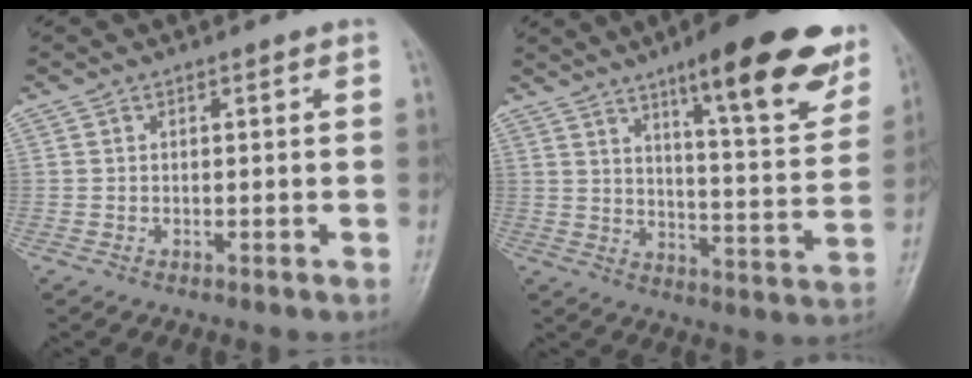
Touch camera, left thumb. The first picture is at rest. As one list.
[{"total": 21.7, "force": [13.0, 5.0, 16.6], "torque": [-0.188, -0.052, 0.185]}]